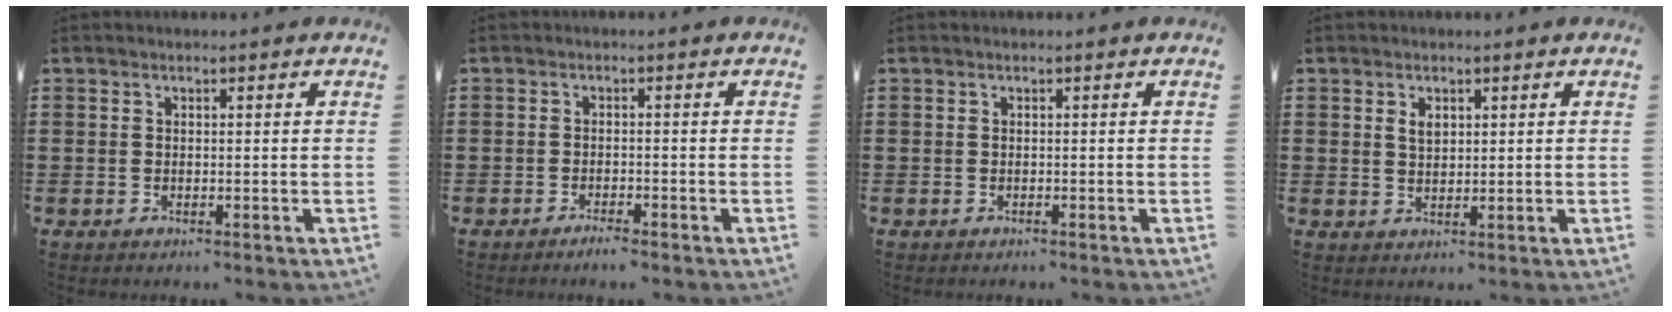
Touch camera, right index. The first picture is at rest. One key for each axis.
{"total": 1.7, "fx": -1.6, "fy": -0.1, "fz": 0.6, "tx": -0.011, "ty": -0.003, "tz": -0.029}
{"total": 0.0}
{"total": 2.0, "fx": 0.9, "fy": 1.2, "fz": 1.3, "tx": -0.029, "ty": 0.004, "tz": 0.016}